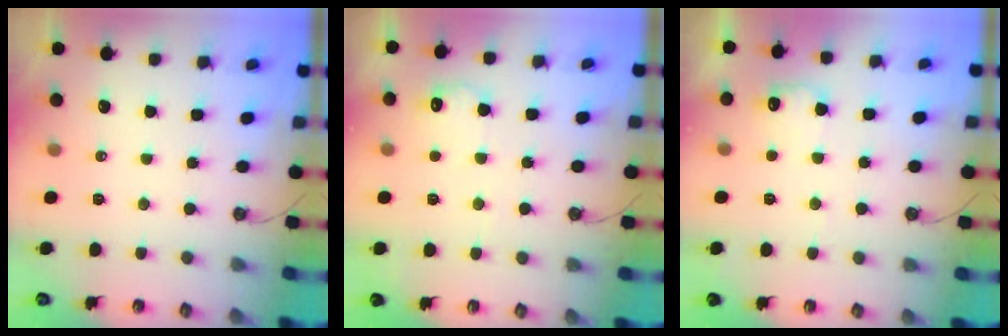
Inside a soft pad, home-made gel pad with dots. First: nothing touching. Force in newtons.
{"total": 7.1, "press": 7.1, "slide": 0.5}
{"total": 7.9, "press": 7.8, "slide": 0.6}